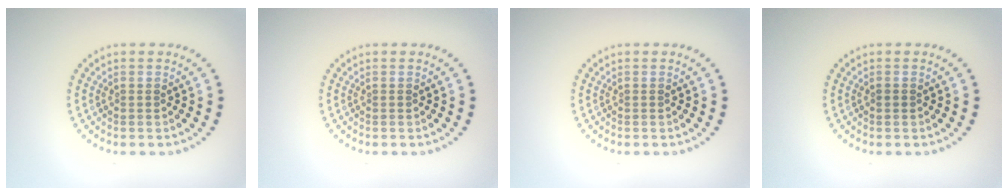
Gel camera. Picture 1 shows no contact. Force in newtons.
{"total": 0.0}
{"total": 0.0}
{"total": 0.6, "press": 0.6, "slide": 0.1}